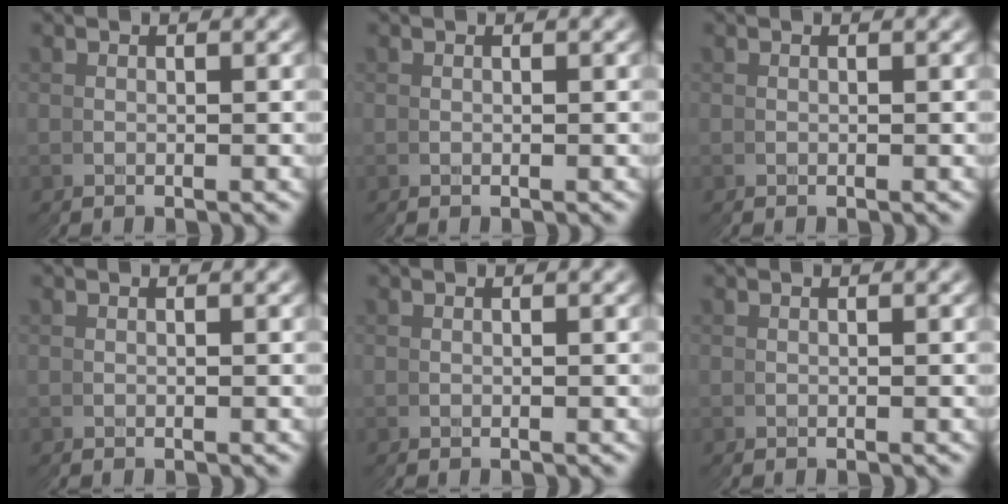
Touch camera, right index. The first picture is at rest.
{"total": 0.0}
{"total": 0.0}
{"total": 0.0}
{"total": 0.0}
{"total": 0.0}